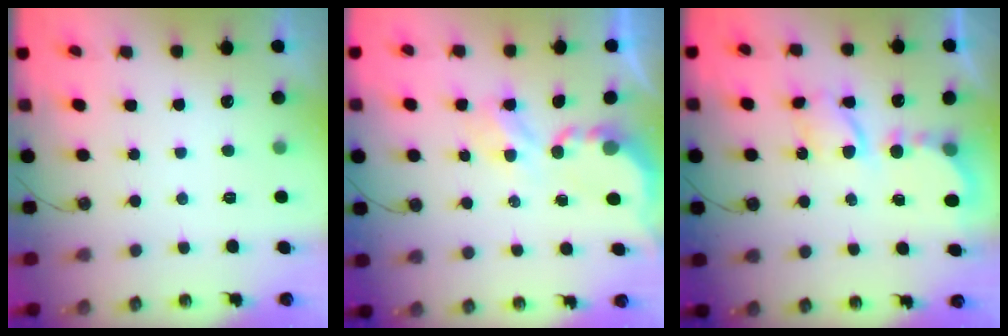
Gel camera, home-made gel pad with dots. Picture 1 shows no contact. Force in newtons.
{"total": 4.1, "press": 4.0, "slide": 0.3}
{"total": 6.1, "press": 6.1, "slide": 0.1}